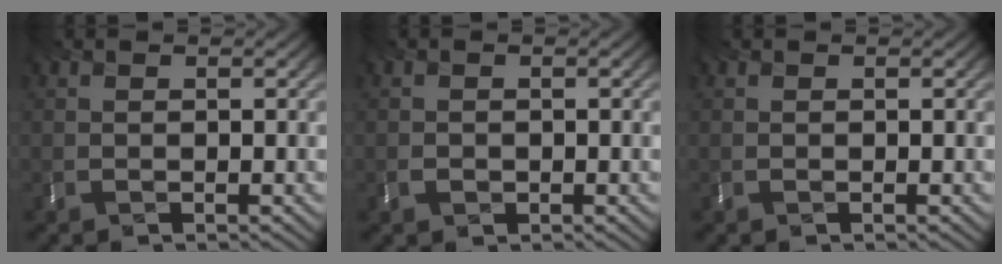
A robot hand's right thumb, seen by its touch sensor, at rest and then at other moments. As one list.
[{"total": 1.1, "force": [-0.7, 0.8, 0.1], "torque": [-0.002, -0.007, -0.020]}, {"total": 0.0}]